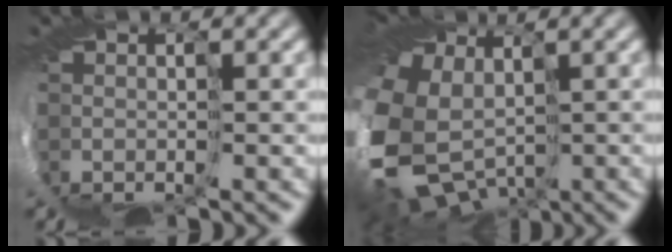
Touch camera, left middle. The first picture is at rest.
{"total": 11.9, "force": [-2.5, 9.1, 7.3], "torque": [-0.224, -0.038, -0.006]}